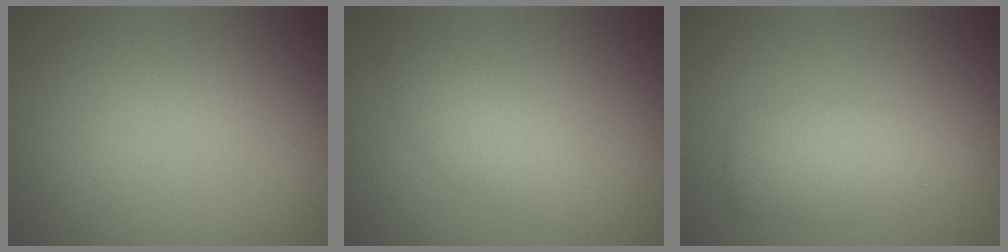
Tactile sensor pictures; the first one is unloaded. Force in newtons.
{"total": 2.5, "press": 2.5, "slide": 0.0}
{"total": 3.3, "press": 3.3, "slide": 0.1}